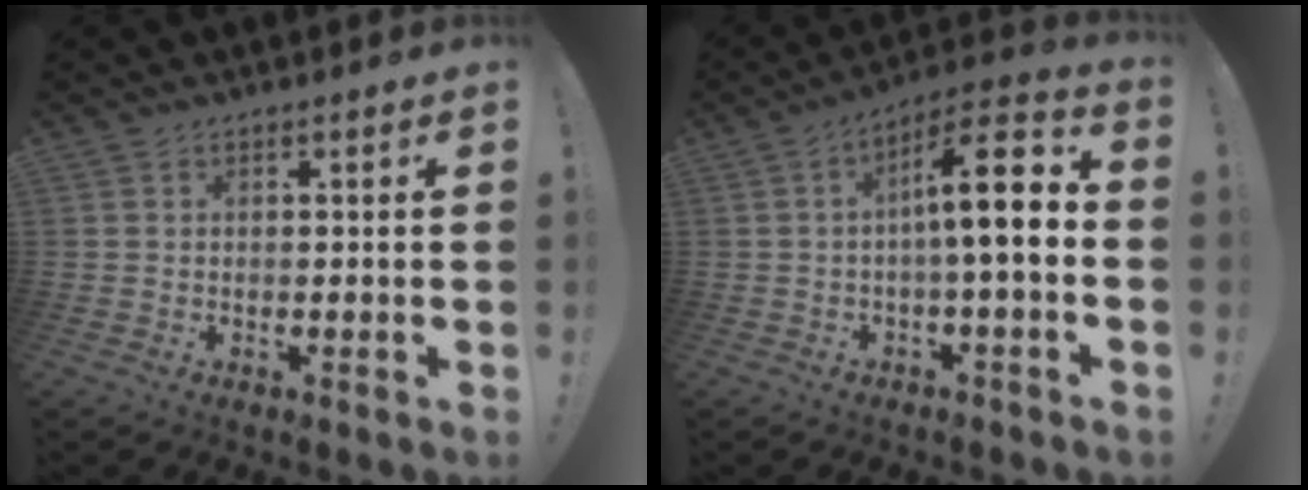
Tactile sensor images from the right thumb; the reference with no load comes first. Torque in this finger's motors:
{"motor_torque": [1.71, 1.41, 1.24, -0.97, 0.06]}